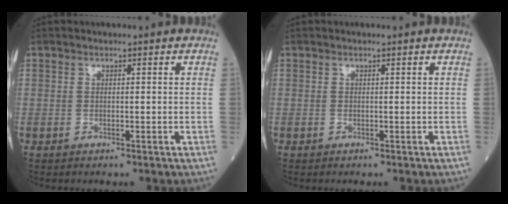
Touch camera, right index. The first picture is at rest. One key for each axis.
{"total": 0.0}